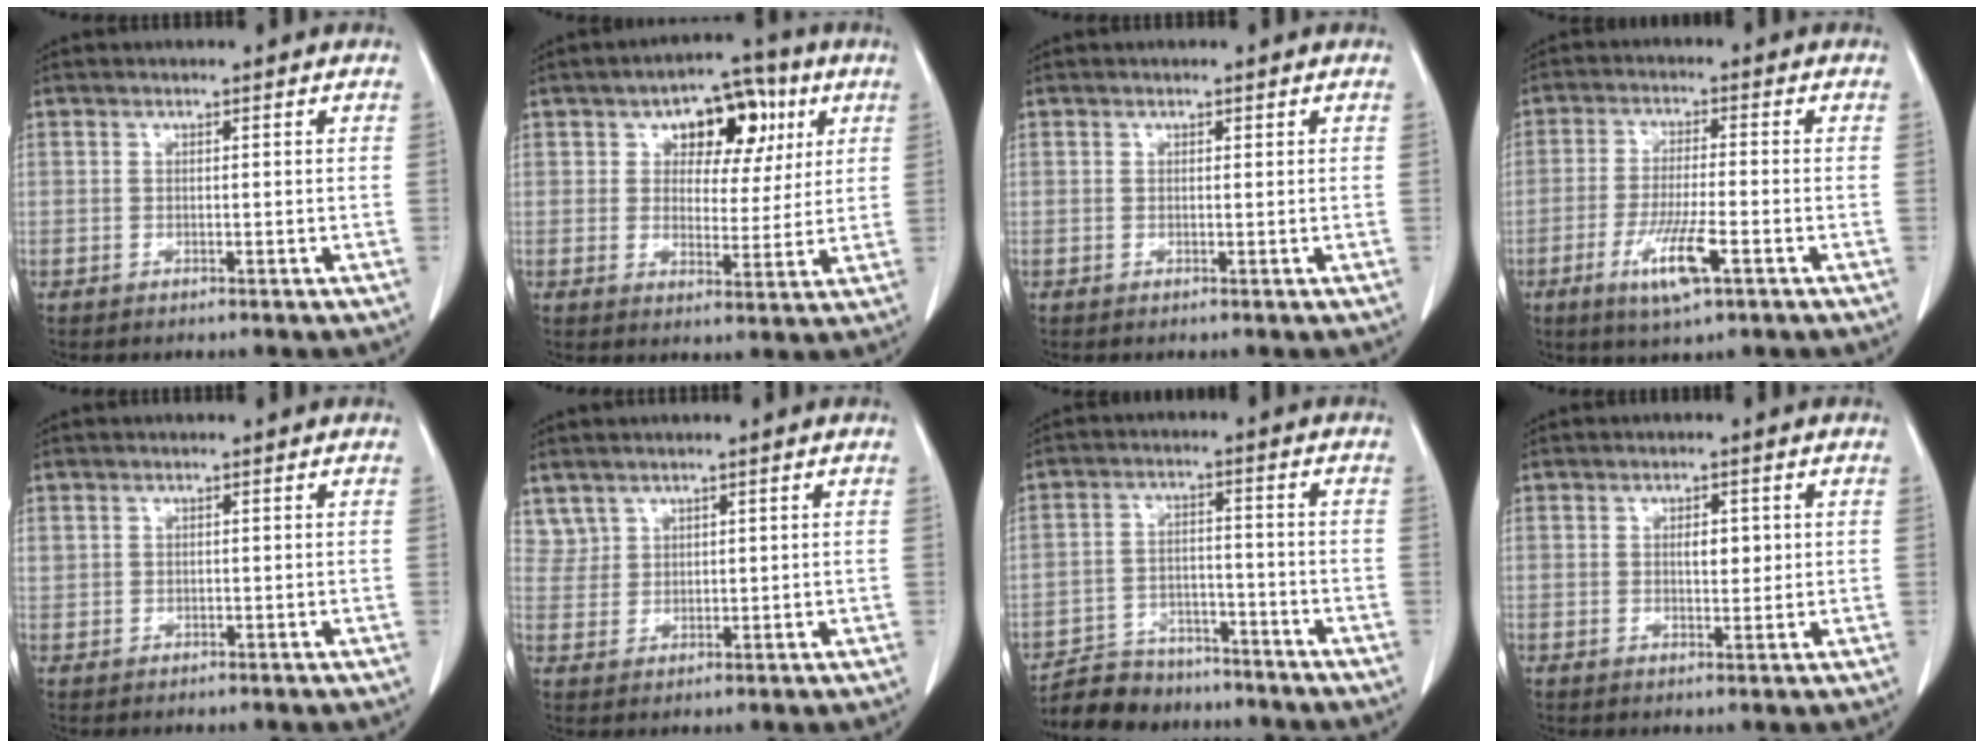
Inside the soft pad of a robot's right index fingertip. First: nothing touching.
{"total": 10.2, "force": [4.2, 5.8, 7.3], "torque": [-0.086, 0.026, 0.059]}
{"total": 0.0}
{"total": 9.8, "force": [-4.4, 1.0, 8.7], "torque": [-0.170, -0.020, -0.078]}
{"total": 0.8, "force": [0.2, 0.8, 0.1], "torque": [0.006, 0.012, 0.003]}
{"total": 2.8, "force": [2.3, 1.6, -0.1], "torque": [0.010, 0.006, 0.046]}
{"total": 10.1, "force": [-9.1, 4.1, 1.3], "torque": [-0.021, 0.019, -0.147]}
{"total": 2.7, "force": [0.5, 1.3, 2.3], "torque": [-0.034, 0.000, 0.007]}